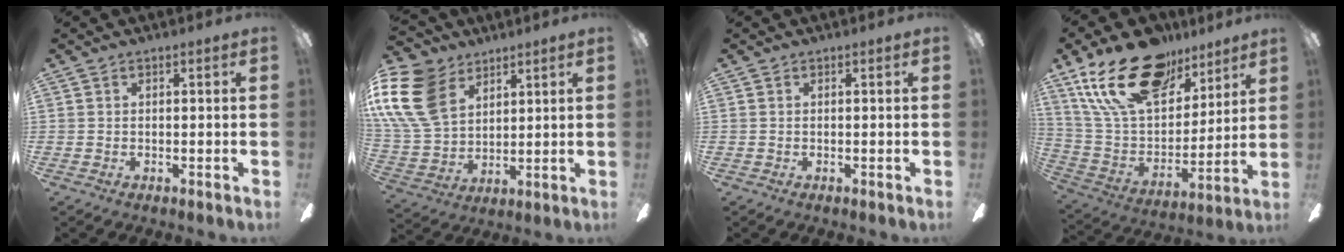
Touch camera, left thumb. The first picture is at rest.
{"total": 19.3, "force": [8.6, 13.4, 11.0], "torque": [-0.272, -0.028, 0.163]}
{"total": 0.0}
{"total": 24.7, "force": [16.2, 13.0, 13.3], "torque": [-0.242, -0.091, 0.293]}